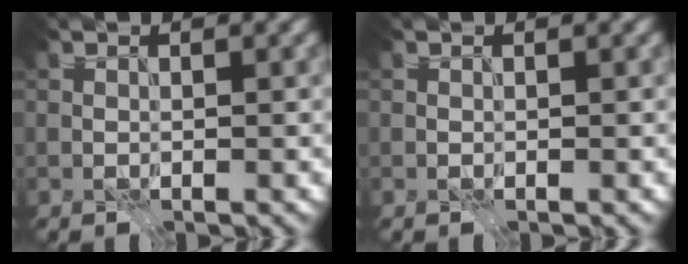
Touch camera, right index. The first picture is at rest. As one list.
[{"total": 0.0}]